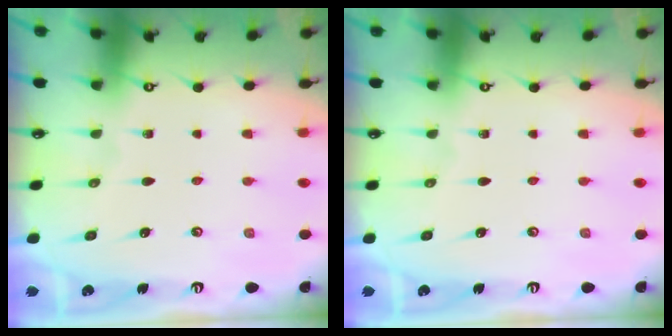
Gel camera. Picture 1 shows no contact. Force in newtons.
{"total": 0.0}